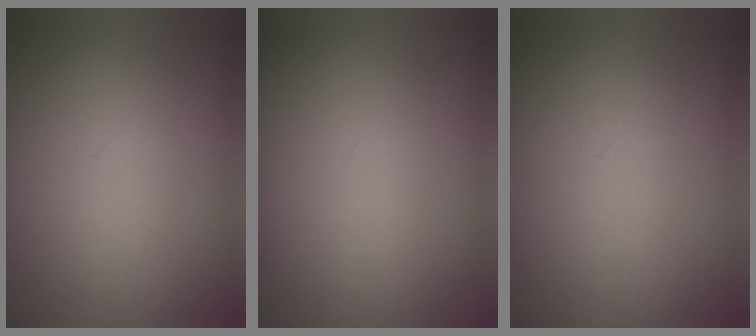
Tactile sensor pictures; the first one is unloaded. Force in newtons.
{"total": 1.1}
{"total": 0.0}